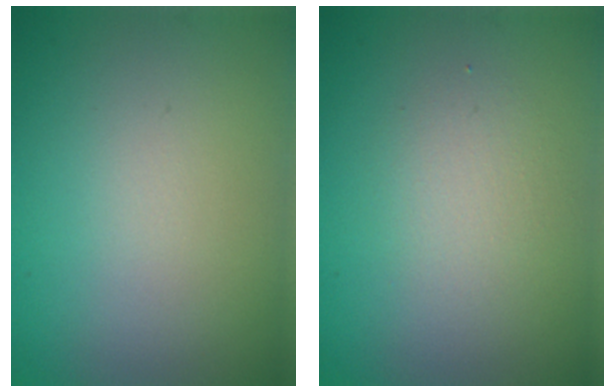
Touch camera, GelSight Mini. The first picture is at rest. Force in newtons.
{"total": 1.9, "press": 1.9, "slide": 0.1}